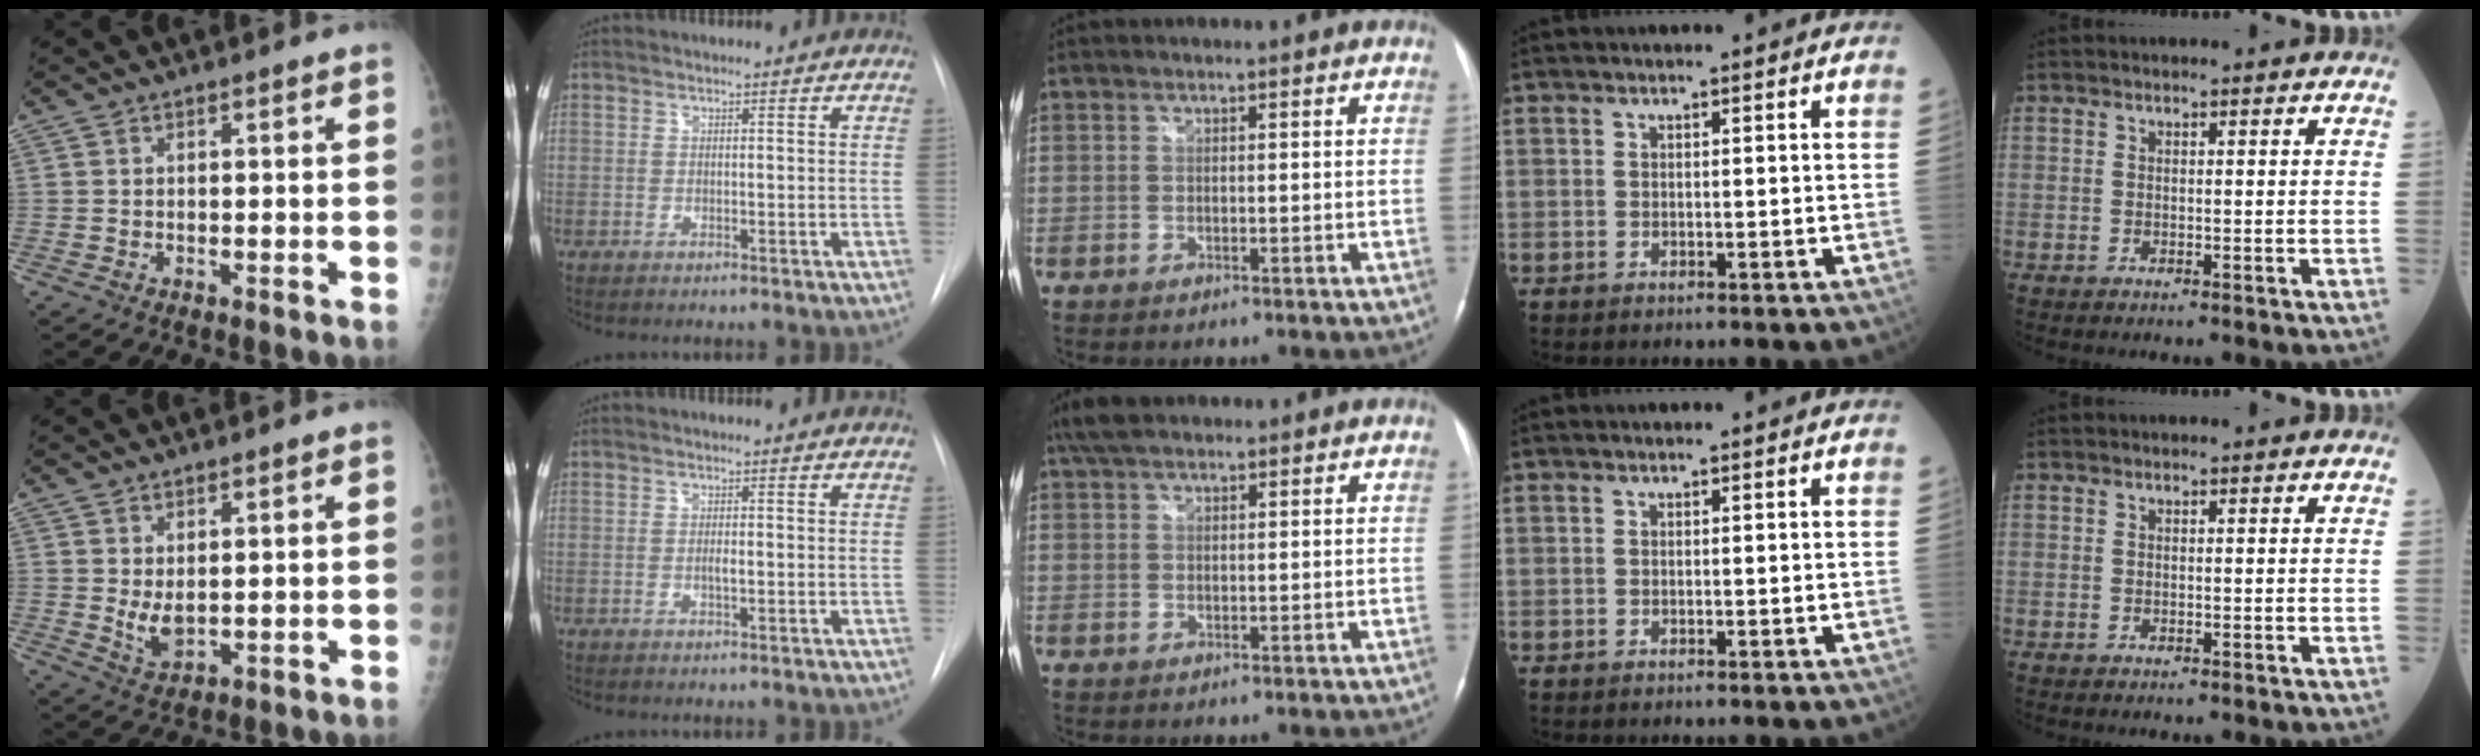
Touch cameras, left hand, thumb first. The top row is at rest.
{"thumb": {"total": 4.2, "force": [1.0, 2.5, 3.3], "torque": [-0.052, -0.017, 0.030]}, "index": {"total": 1.4, "force": [-1.2, 0.0, 0.8], "torque": [-0.016, -0.007, -0.017]}, "middle": {"total": 4.1, "force": [3.2, 1.6, 2.1], "torque": [-0.049, 0.022, 0.062]}}